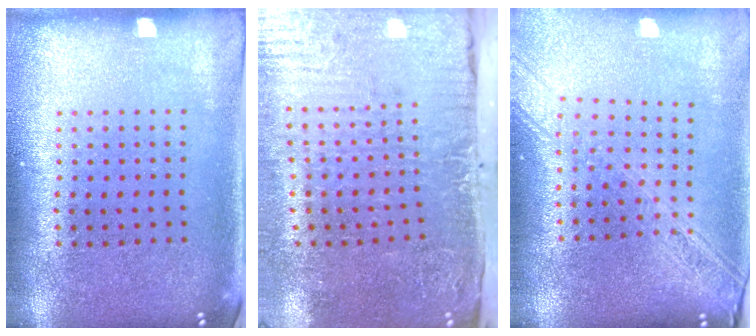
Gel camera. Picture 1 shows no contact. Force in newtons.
{"total": 4.9, "press": 4.0, "slide": 2.9}
{"total": 2.1, "press": 1.8, "slide": 1.1}